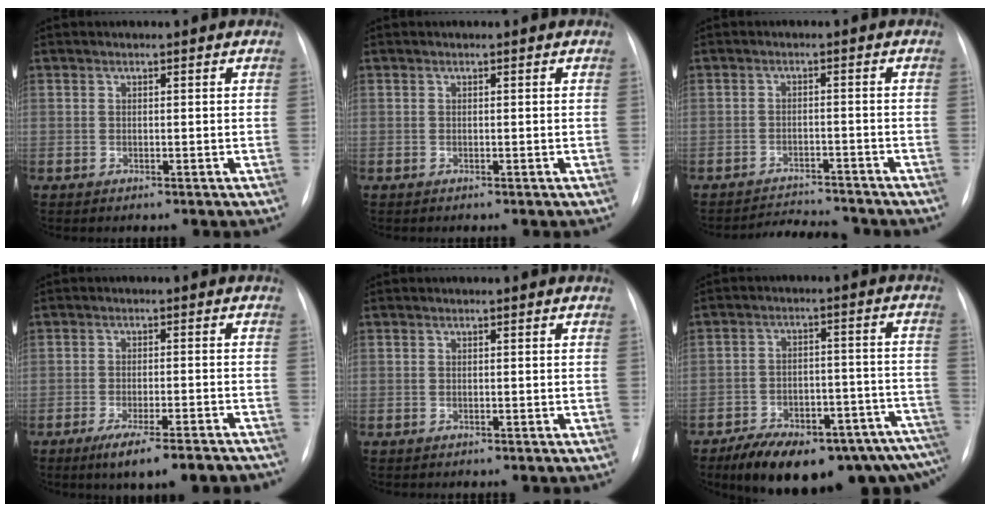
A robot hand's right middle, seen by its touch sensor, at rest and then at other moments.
{"total": 0.0}
{"total": 6.1, "force": [-6.0, 0.5, 0.9], "torque": [-0.014, -0.002, -0.090]}
{"total": 11.3, "force": [-8.9, 1.5, 6.7], "torque": [-0.081, -0.011, -0.126]}
{"total": 0.0}
{"total": 21.3, "force": [-16.2, 6.9, 11.9], "torque": [-0.107, 0.035, -0.217]}